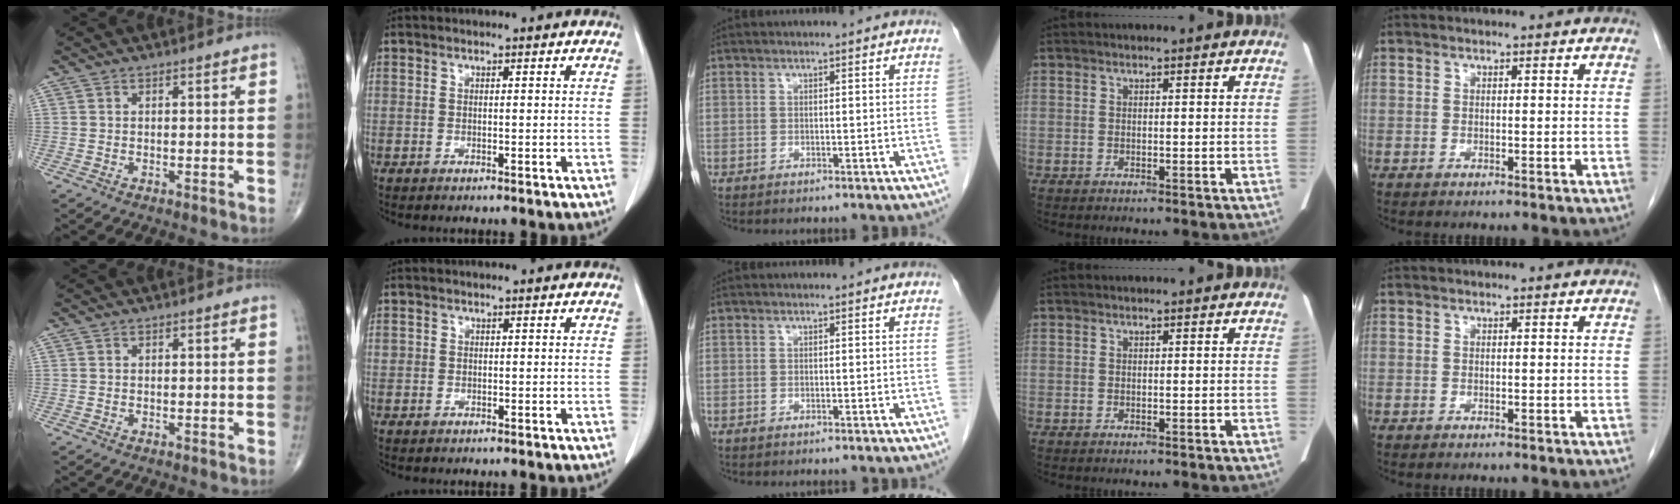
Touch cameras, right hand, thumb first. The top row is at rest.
{"index": {"total": 0.8, "force": [0.0, 0.7, 0.1], "torque": [0.007, 0.008, 0.000]}}